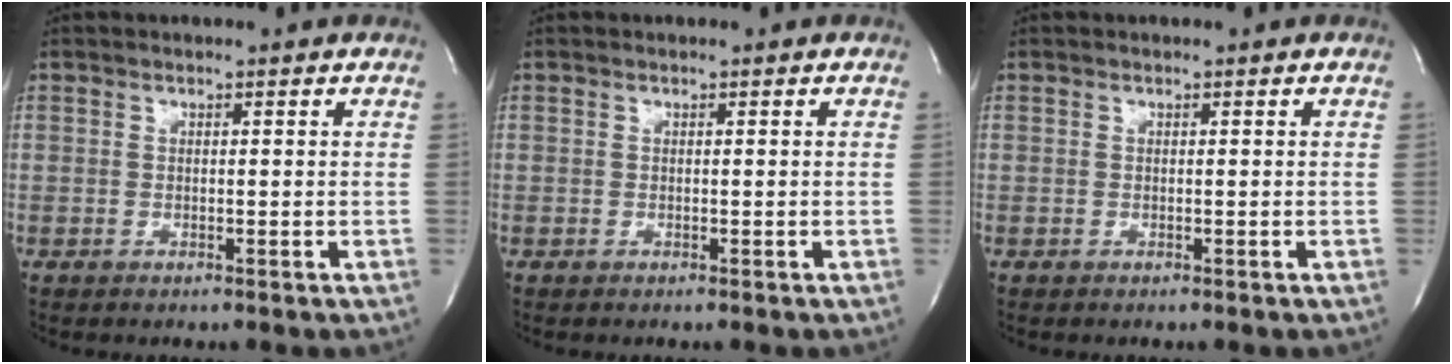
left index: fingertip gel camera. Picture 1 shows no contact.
{"total": 0.0}
{"total": 0.0}